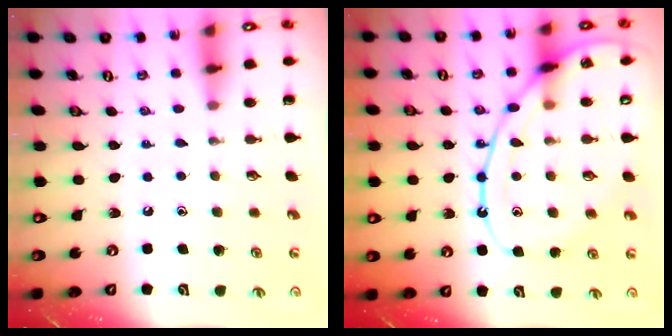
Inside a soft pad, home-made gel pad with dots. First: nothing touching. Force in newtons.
{"total": 18.2, "press": 18.2, "slide": 1.3}